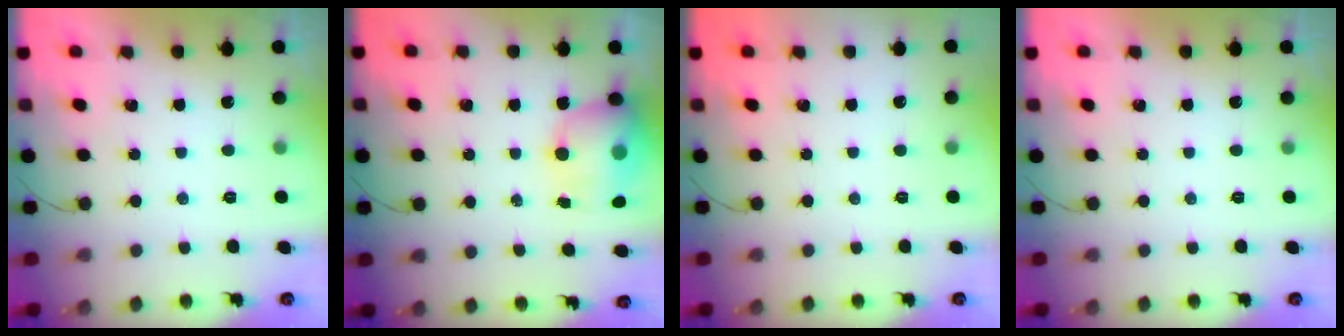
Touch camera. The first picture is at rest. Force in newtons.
{"total": 13.1, "press": 12.7, "slide": 3.2}
{"total": 0.0}
{"total": 0.0}